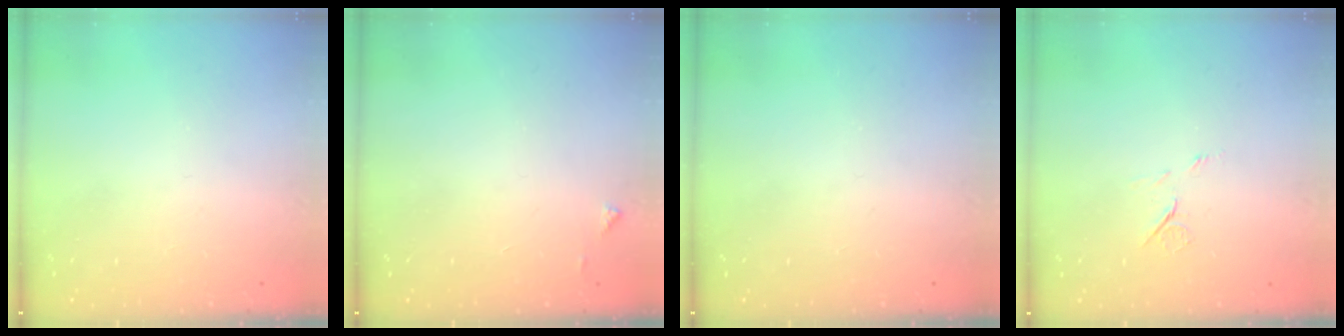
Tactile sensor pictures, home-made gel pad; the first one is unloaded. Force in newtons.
{"total": 3.8, "press": 3.7, "slide": 0.6}
{"total": 0.0}
{"total": 6.0, "press": 6.0, "slide": 0.8}